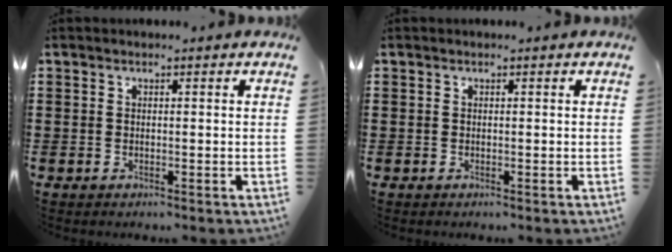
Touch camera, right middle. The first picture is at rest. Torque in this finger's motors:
{"motor_torque": [-1.15, -0.95, 0.03, -0.01]}